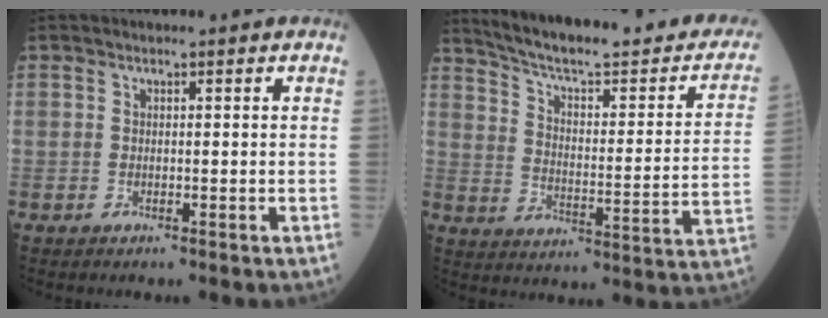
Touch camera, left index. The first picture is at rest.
{"total": 24.0, "force": [20.6, 3.8, 11.7], "torque": [-0.168, -0.035, 0.272]}